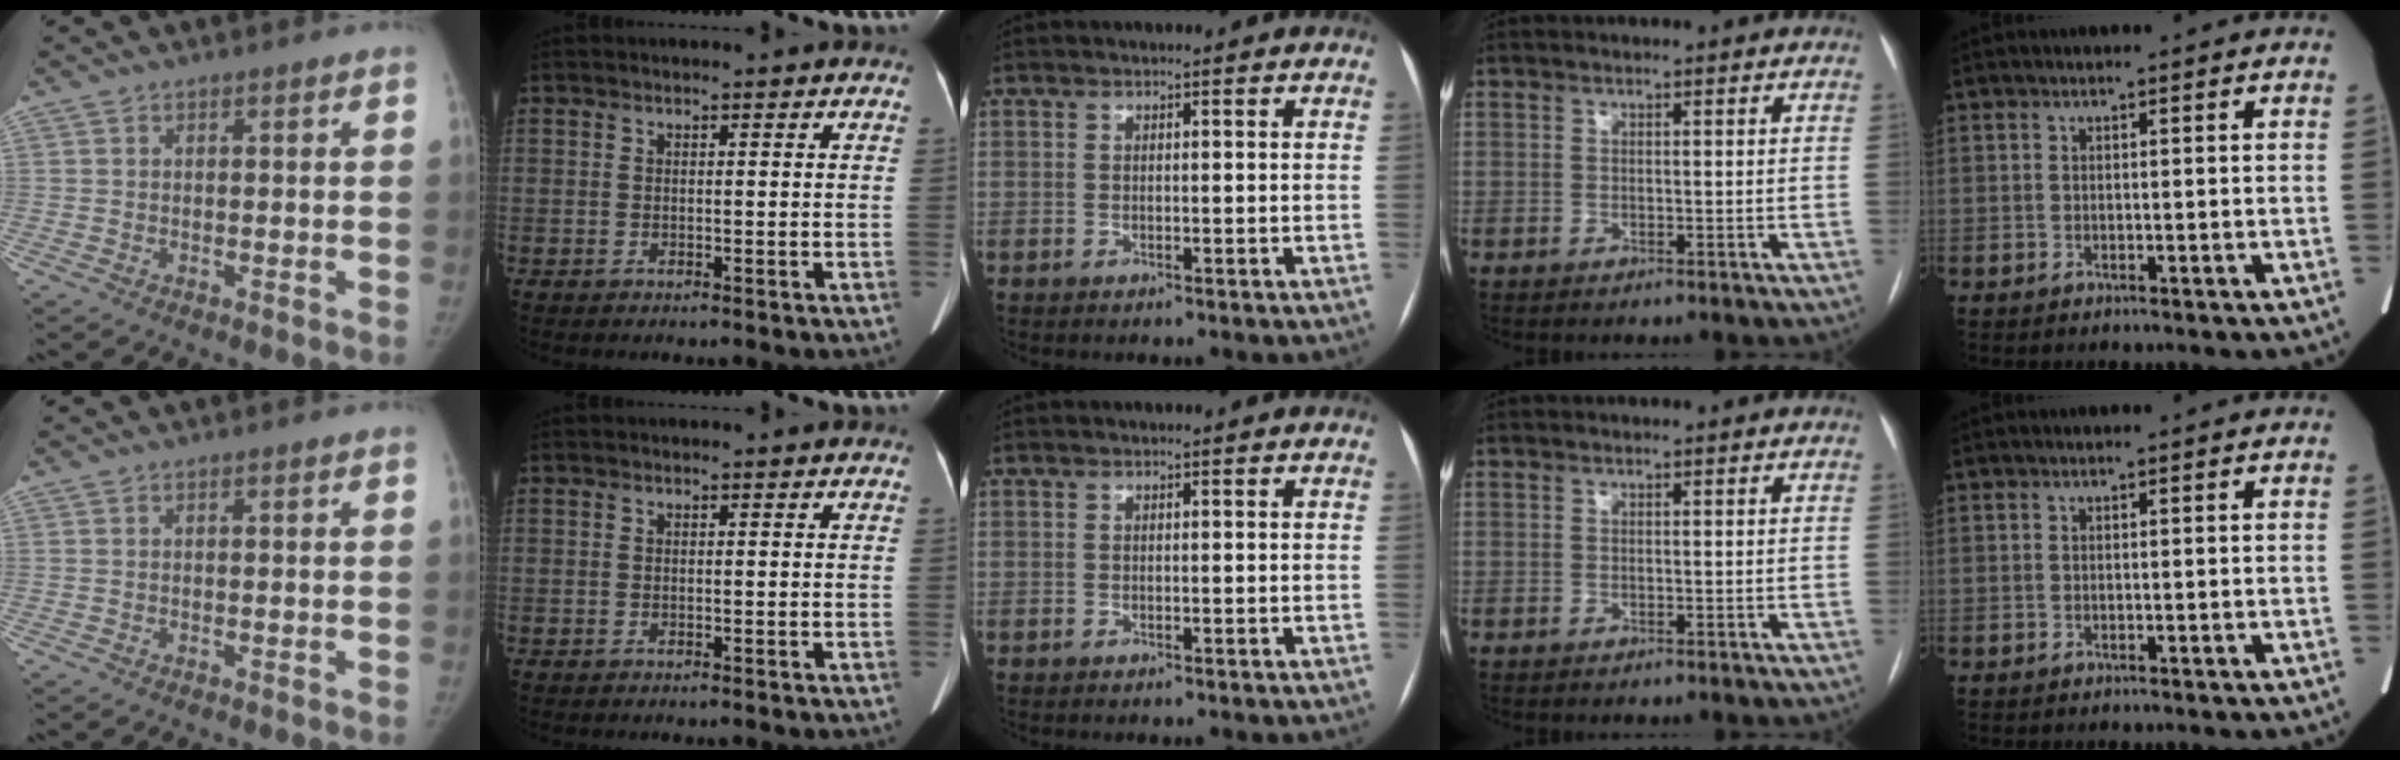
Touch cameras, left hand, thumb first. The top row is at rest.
{}